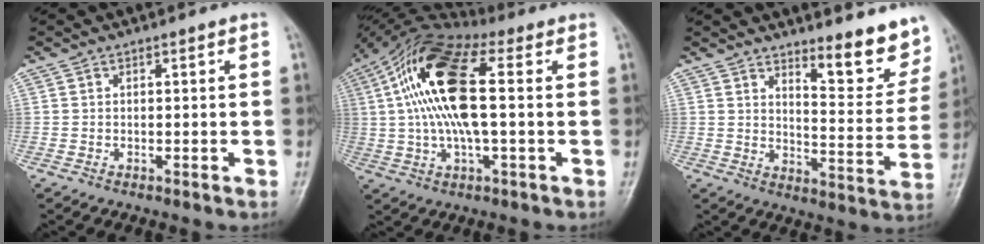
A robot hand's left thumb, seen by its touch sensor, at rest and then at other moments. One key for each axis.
{"total": 17.1, "fx": 2.1, "fy": 6.2, "fz": 15.8, "tx": -0.323, "ty": 0.030, "tz": 0.031}
{"total": 11.2, "fx": 8.8, "fy": 3.0, "fz": 6.3, "tx": -0.045, "ty": -0.074, "tz": 0.123}